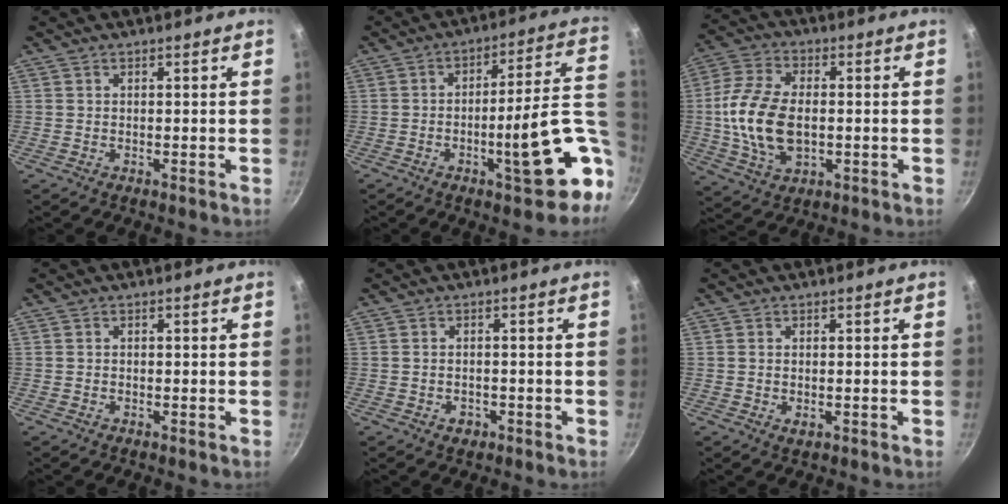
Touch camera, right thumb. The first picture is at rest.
{"total": 17.7, "force": [-5.1, 4.5, 16.3], "torque": [-0.194, 0.037, -0.069]}
{"total": 14.3, "force": [-0.7, 8.7, 11.4], "torque": [-0.221, 0.009, -0.017]}
{"total": 0.0}
{"total": 2.0, "force": [-0.9, 1.5, 1.0], "torque": [-0.016, 0.006, -0.009]}
{"total": 1.4, "force": [-0.2, 0.8, 1.1], "torque": [-0.020, -0.004, -0.002]}